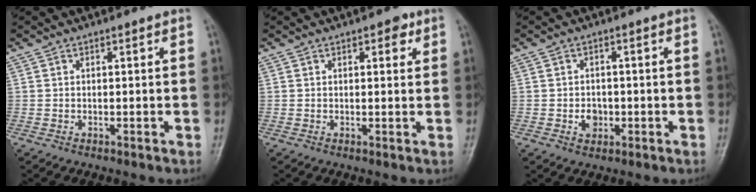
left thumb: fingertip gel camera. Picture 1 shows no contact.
{"total": 2.8, "force": [1.4, 1.5, 1.9], "torque": [-0.010, -0.001, 0.014]}
{"total": 3.3, "force": [-0.8, 2.7, 1.7], "torque": [-0.011, 0.004, -0.013]}